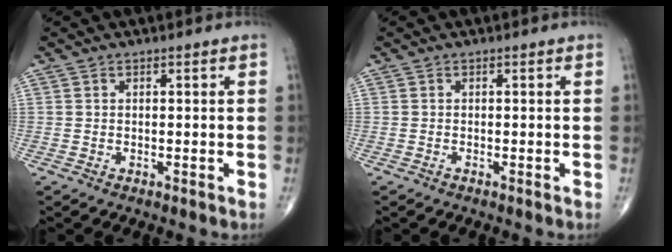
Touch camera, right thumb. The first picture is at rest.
{"total": 0.0}